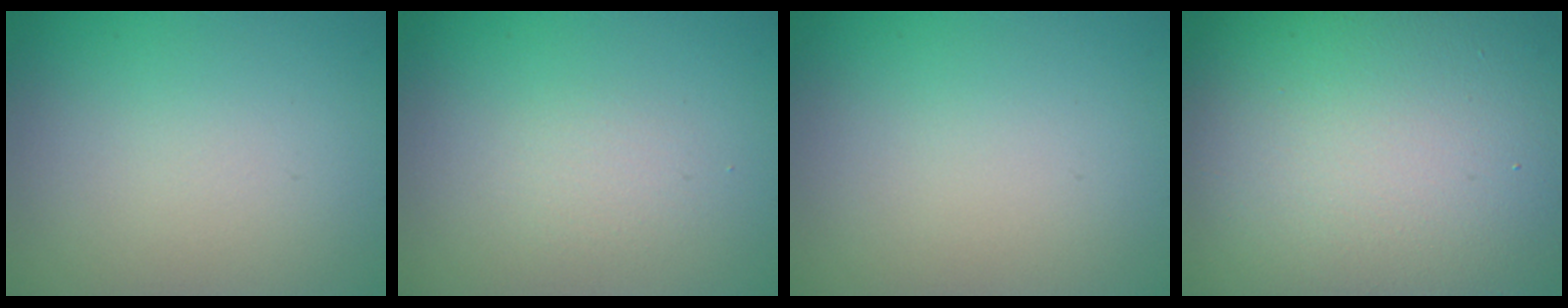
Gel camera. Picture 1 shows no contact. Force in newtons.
{"total": 1.2, "press": 1.2, "slide": 0.0}
{"total": 0.0}
{"total": 20.2, "press": 20.2, "slide": 1.0}